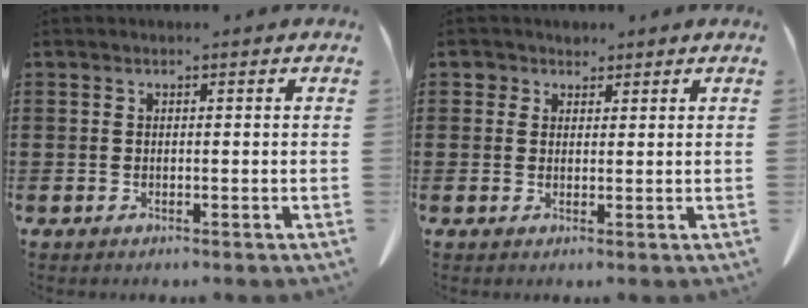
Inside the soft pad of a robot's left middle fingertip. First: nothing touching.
{"total": 1.9, "force": [1.4, 1.3, 0.2], "torque": [-0.002, 0.002, 0.025]}